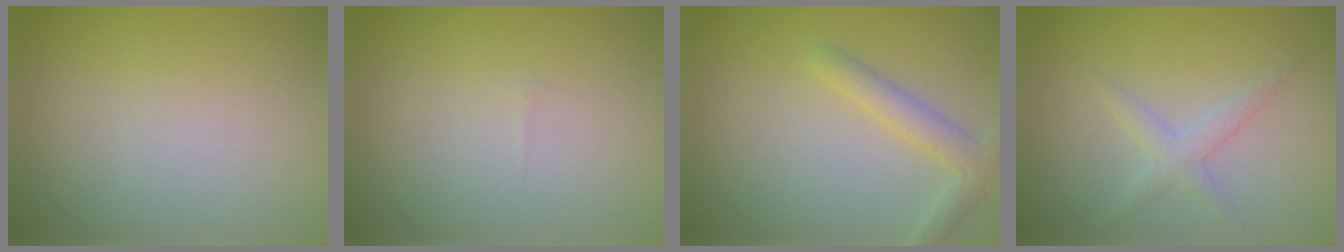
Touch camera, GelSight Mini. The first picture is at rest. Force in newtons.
{"total": 0.0}
{"total": 2.5, "press": 2.5, "slide": 0.2}
{"total": 1.7, "press": 1.7, "slide": 0.1}